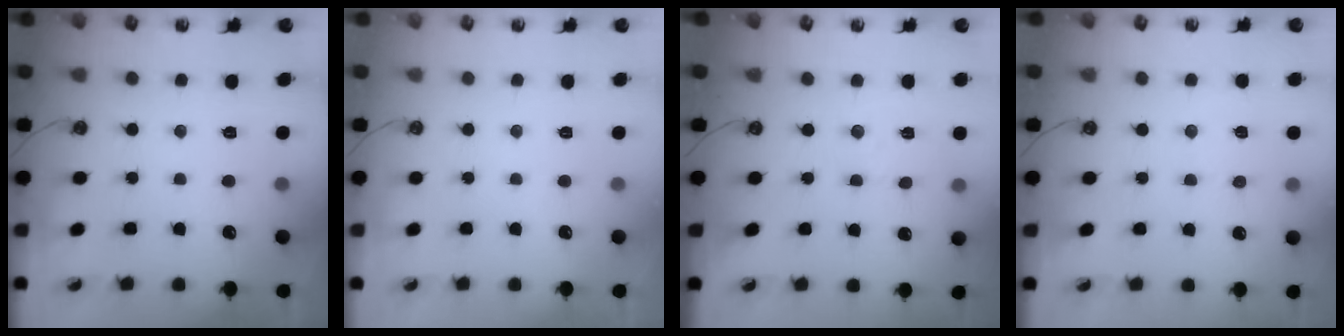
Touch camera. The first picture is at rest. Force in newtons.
{"total": 0.0}
{"total": 2.9, "press": 2.9, "slide": 0.5}
{"total": 4.2, "press": 4.2, "slide": 0.6}